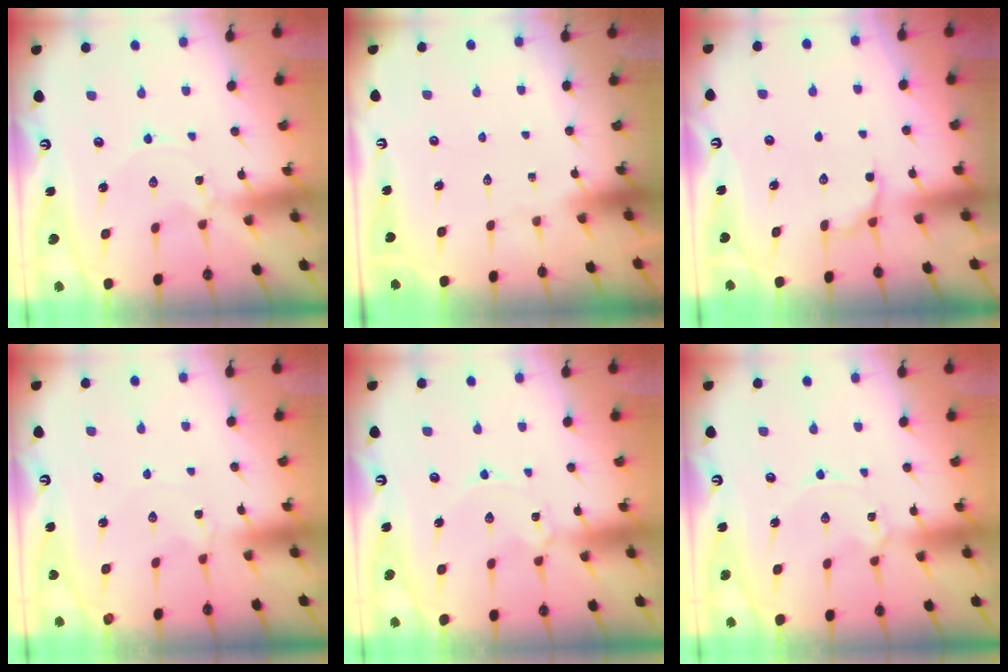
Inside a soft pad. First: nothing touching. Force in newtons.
{"total": 0.0}
{"total": 6.0, "press": 5.5, "slide": 2.4}
{"total": 0.8, "press": 0.7, "slide": 0.2}
{"total": 1.7, "press": 1.7, "slide": 0.2}
{"total": 1.7, "press": 1.7, "slide": 0.1}